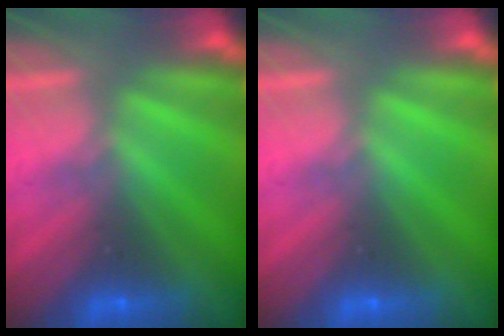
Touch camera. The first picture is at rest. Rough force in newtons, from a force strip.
{"total": 0.0}